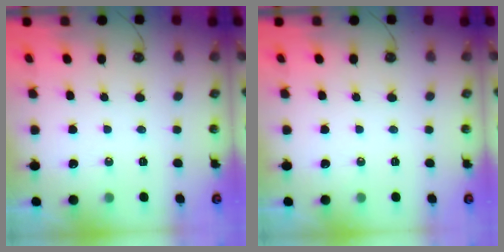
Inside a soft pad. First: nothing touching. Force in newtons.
{"total": 0.0}